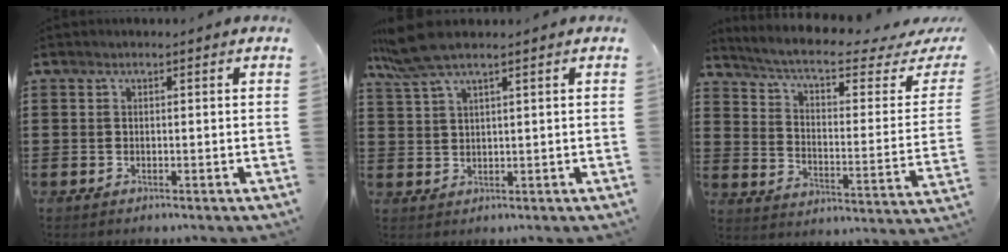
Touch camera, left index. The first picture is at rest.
{"total": 5.5, "force": [3.8, 0.5, 3.9], "torque": [-0.091, -0.002, 0.068]}
{"total": 6.6, "force": [5.1, 0.6, 4.2], "torque": [-0.103, -0.035, 0.083]}